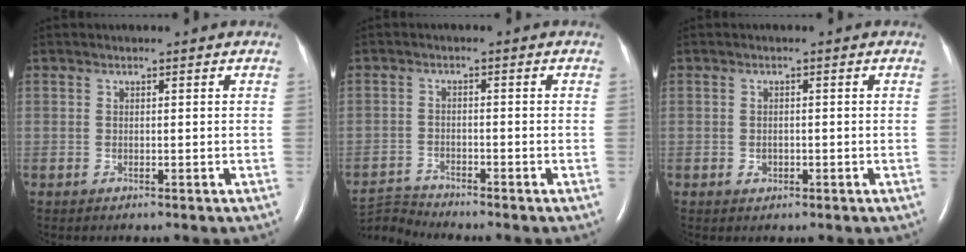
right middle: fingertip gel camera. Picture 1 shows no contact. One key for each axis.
{"total": 4.6, "fx": -4.4, "fy": -1.0, "fz": -0.9, "tx": 0.007, "ty": -0.006, "tz": -0.084}
{"total": 1.1, "fx": -0.4, "fy": 0.9, "fz": 0.6, "tx": -0.012, "ty": 0.002, "tz": -0.002}